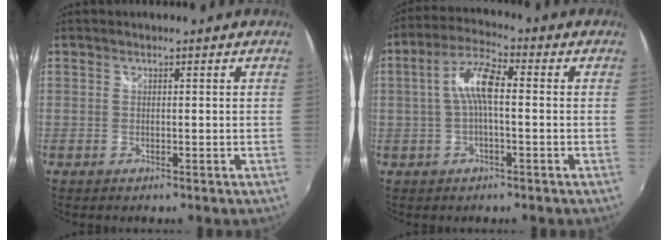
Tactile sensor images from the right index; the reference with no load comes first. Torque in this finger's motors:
{"motor_torque": [0.89, -0.37, 0.57, 0.14]}